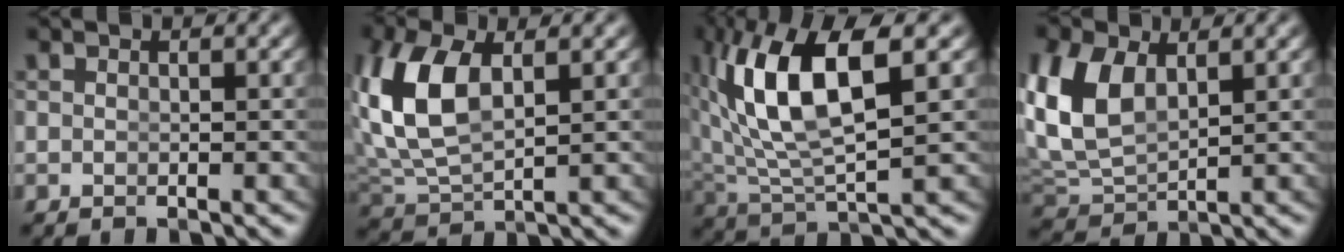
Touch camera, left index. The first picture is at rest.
{"total": 7.2, "force": [1.7, 4.6, 5.3], "torque": [-0.148, -0.017, 0.048]}
{"total": 9.0, "force": [2.2, 3.6, 7.9], "torque": [-0.168, -0.005, 0.051]}
{"total": 9.1, "force": [1.8, 7.1, 5.4], "torque": [-0.161, -0.024, 0.045]}